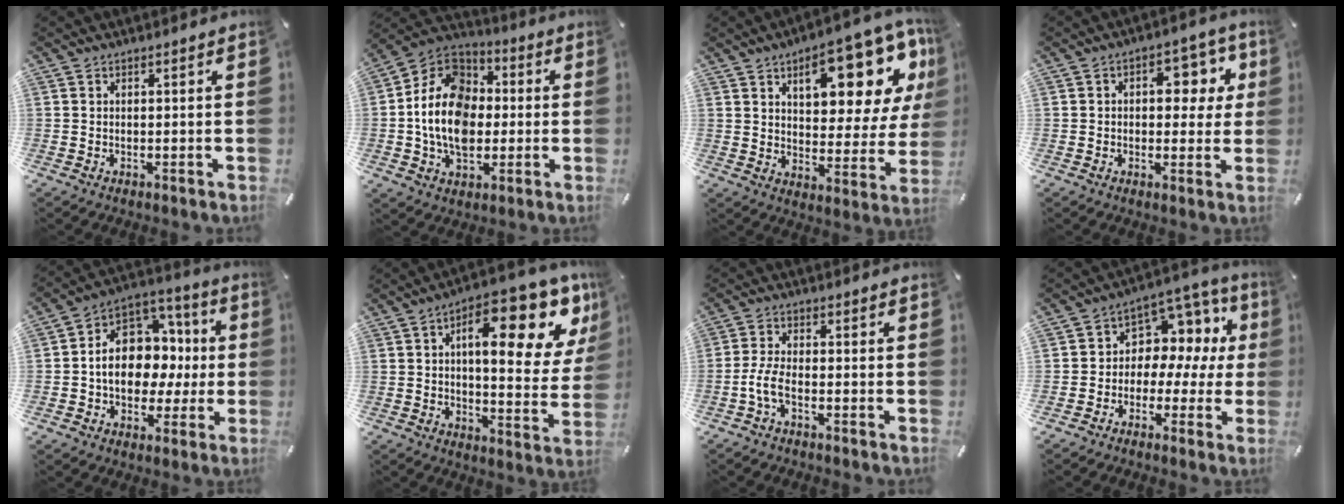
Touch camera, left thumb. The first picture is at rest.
{"total": 15.5, "force": [-2.1, 12.0, 9.5], "torque": [-0.226, 0.012, -0.045]}
{"total": 18.9, "force": [10.1, 8.7, 13.4], "torque": [-0.168, -0.065, 0.161]}
{"total": 9.8, "force": [2.0, 6.0, 7.4], "torque": [-0.085, -0.002, 0.025]}
{"total": 13.5, "force": [-1.2, 11.1, 7.5], "torque": [-0.133, -0.002, -0.015]}
{"total": 19.5, "force": [8.9, 7.3, 15.8], "torque": [-0.221, -0.060, 0.132]}
{"total": 5.0, "force": [-2.3, 1.7, 4.2], "torque": [-0.097, -0.004, -0.046]}
{"total": 9.4, "force": [1.1, 7.6, 5.4], "torque": [-0.082, -0.015, 0.022]}